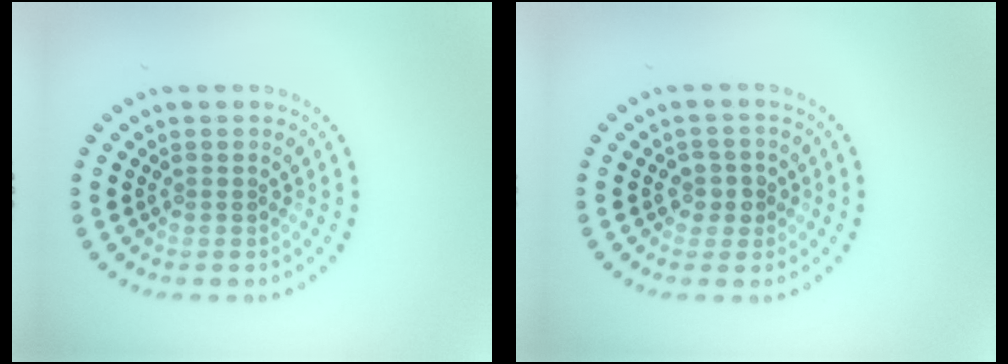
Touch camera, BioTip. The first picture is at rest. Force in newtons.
{"total": 1.8, "press": 1.8, "slide": 0.4}